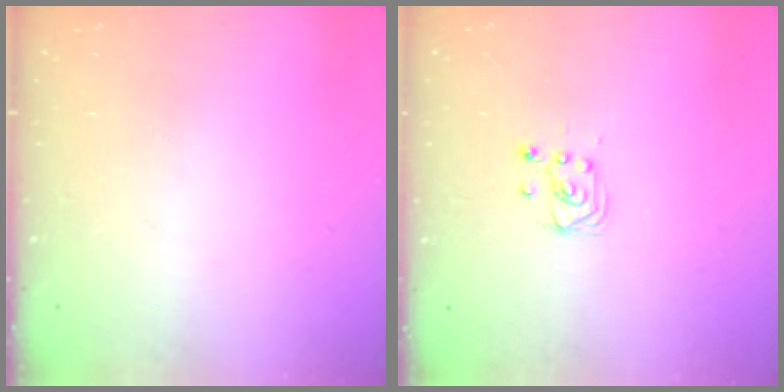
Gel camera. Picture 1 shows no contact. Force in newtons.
{"total": 2.9, "press": 2.9, "slide": 0.4}